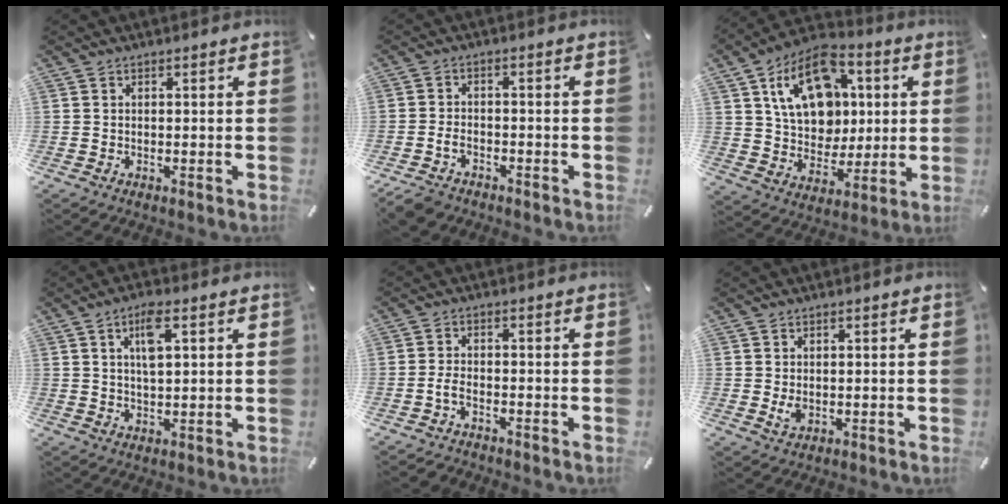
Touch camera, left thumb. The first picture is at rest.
{"total": 3.6, "force": [-2.5, 2.1, 1.5], "torque": [-0.039, 0.009, -0.050]}
{"total": 17.4, "force": [5.7, 13.4, 9.6], "torque": [-0.149, -0.012, 0.109]}
{"total": 6.4, "force": [2.5, 2.3, 5.4], "torque": [-0.106, 0.005, 0.040]}
{"total": 2.7, "force": [-1.9, 1.1, 1.6], "torque": [-0.042, 0.004, -0.039]}
{"total": 2.0, "force": [-0.1, 1.3, 1.5], "torque": [-0.042, -0.003, -0.005]}